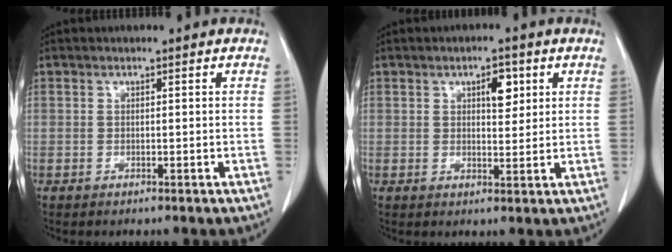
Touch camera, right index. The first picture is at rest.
{"total": 3.8, "force": [1.6, 1.7, 3.1], "torque": [-0.046, 0.001, 0.024]}